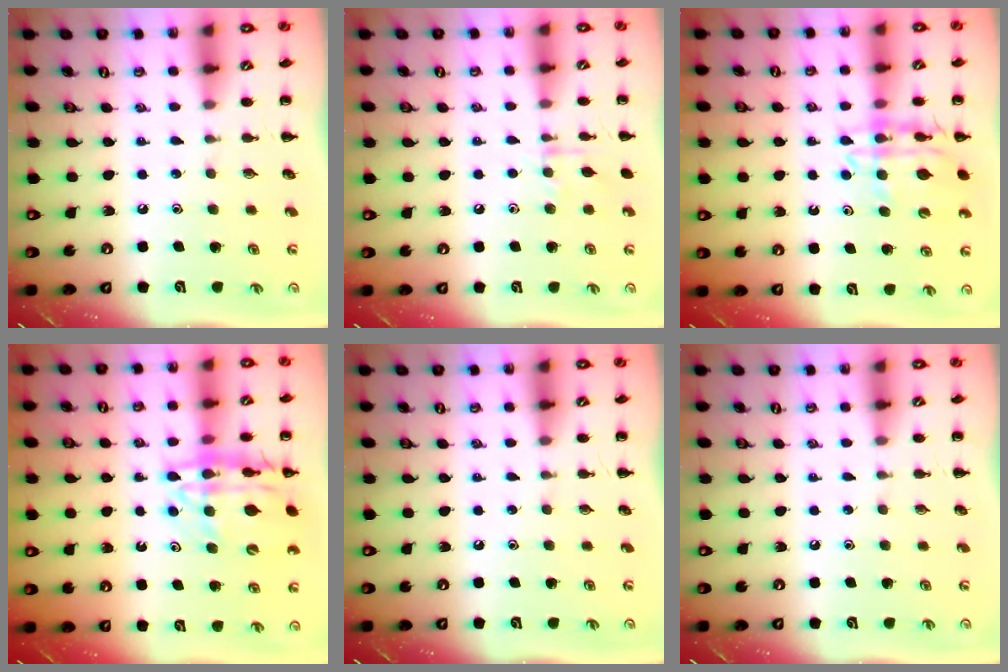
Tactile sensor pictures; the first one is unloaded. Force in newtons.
{"total": 6.5, "press": 6.5, "slide": 1.1}
{"total": 12.2, "press": 11.9, "slide": 3.0}
{"total": 17.7, "press": 17.4, "slide": 3.3}
{"total": 0.0}
{"total": 0.0}